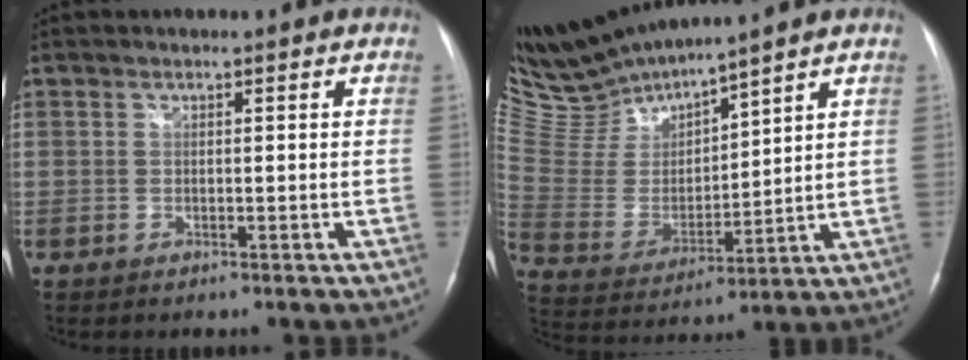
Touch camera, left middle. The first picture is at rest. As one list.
[{"total": 11.6, "force": [11.4, 0.1, 2.1], "torque": [-0.069, -0.002, 0.247]}]